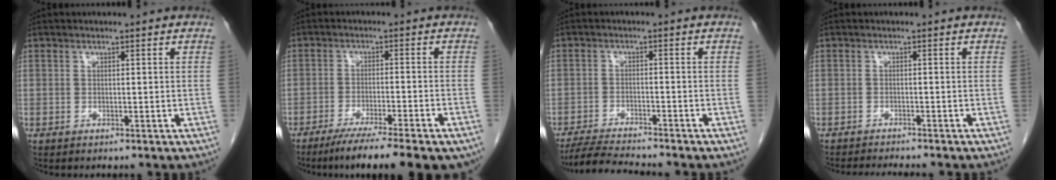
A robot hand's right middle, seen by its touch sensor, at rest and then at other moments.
{"total": 12.5, "force": [-9.6, 0.8, 7.9], "torque": [-0.106, -0.025, -0.143]}
{"total": 7.3, "force": [-6.8, -0.1, 2.7], "torque": [-0.045, -0.019, -0.115]}
{"total": 5.6, "force": [-5.2, 0.1, 2.0], "torque": [-0.022, -0.012, -0.077]}